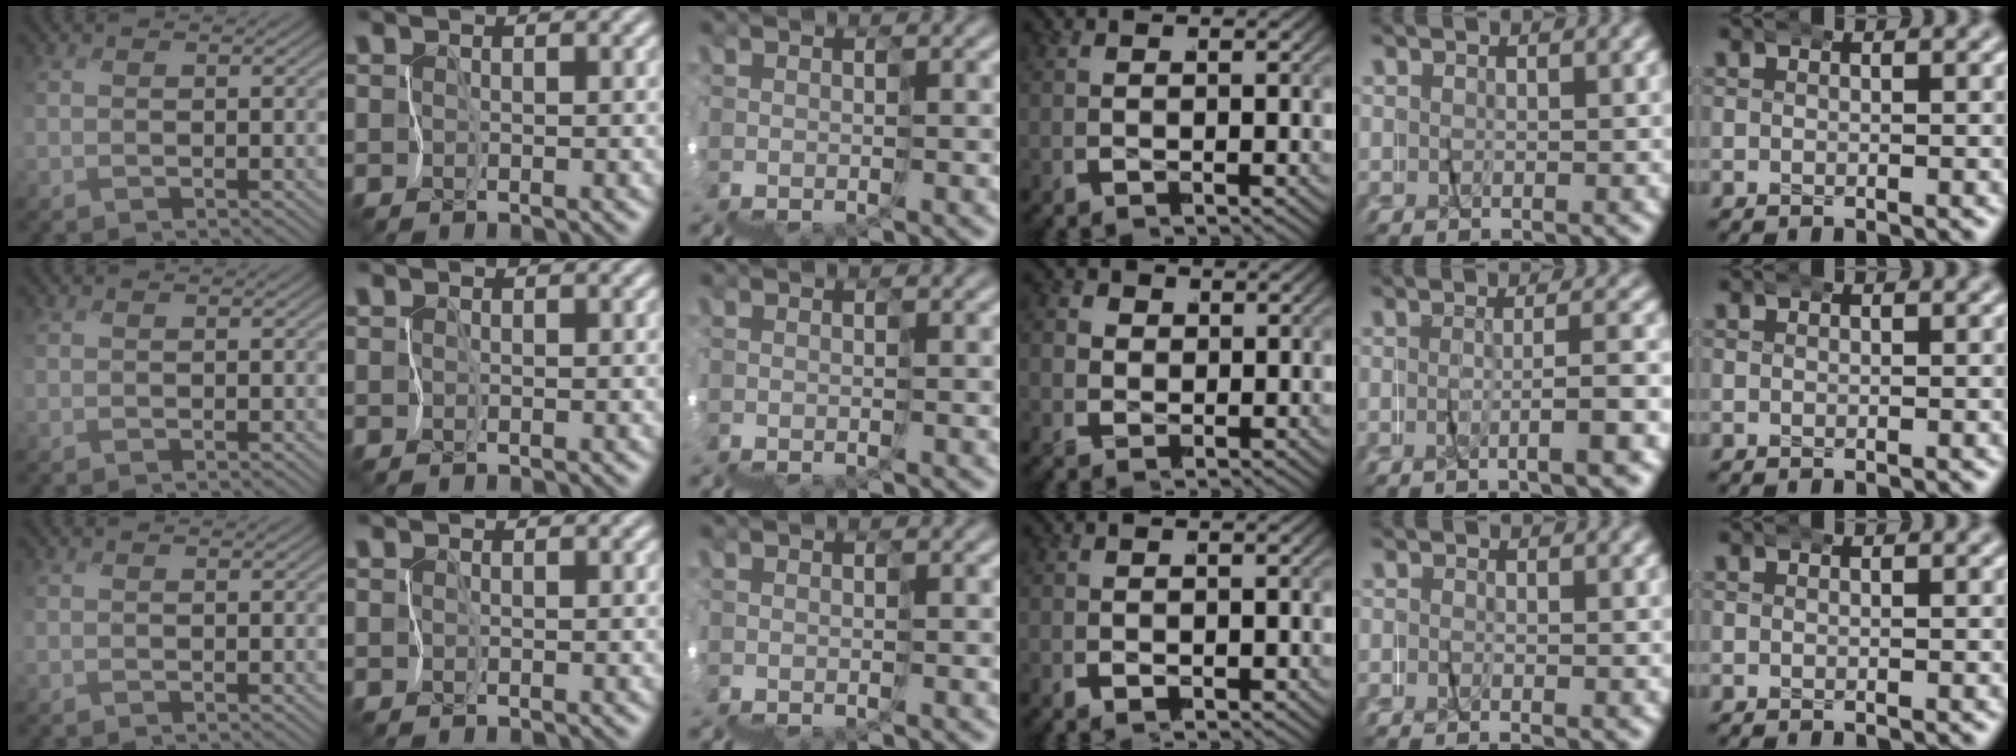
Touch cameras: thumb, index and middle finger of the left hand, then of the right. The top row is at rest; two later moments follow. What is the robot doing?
{"motion": "wrap", "object": "netting"}